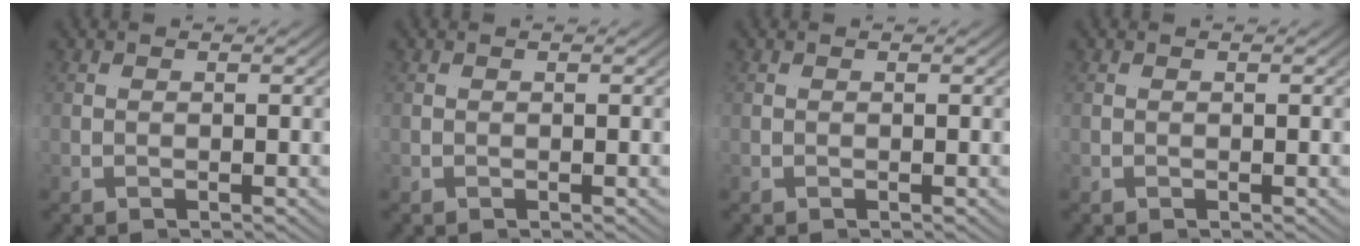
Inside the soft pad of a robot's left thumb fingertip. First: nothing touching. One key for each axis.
{"total": 0.0}
{"total": 0.0}
{"total": 0.0}